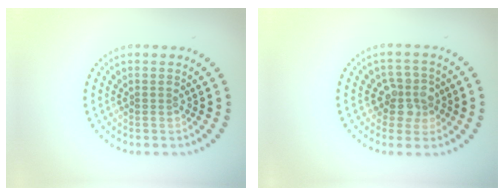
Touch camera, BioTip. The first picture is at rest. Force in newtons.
{"total": 2.9, "press": 2.6, "slide": 1.2}